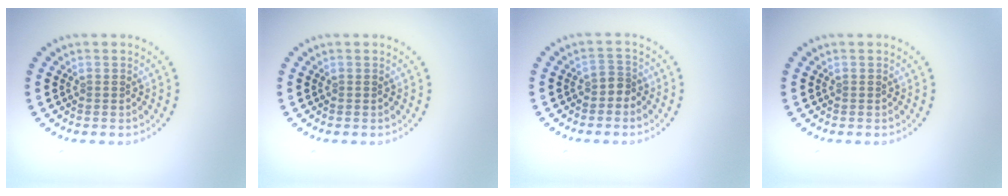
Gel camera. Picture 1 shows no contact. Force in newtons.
{"total": 0.0}
{"total": 1.4, "press": 1.1, "slide": 0.8}
{"total": 0.0}